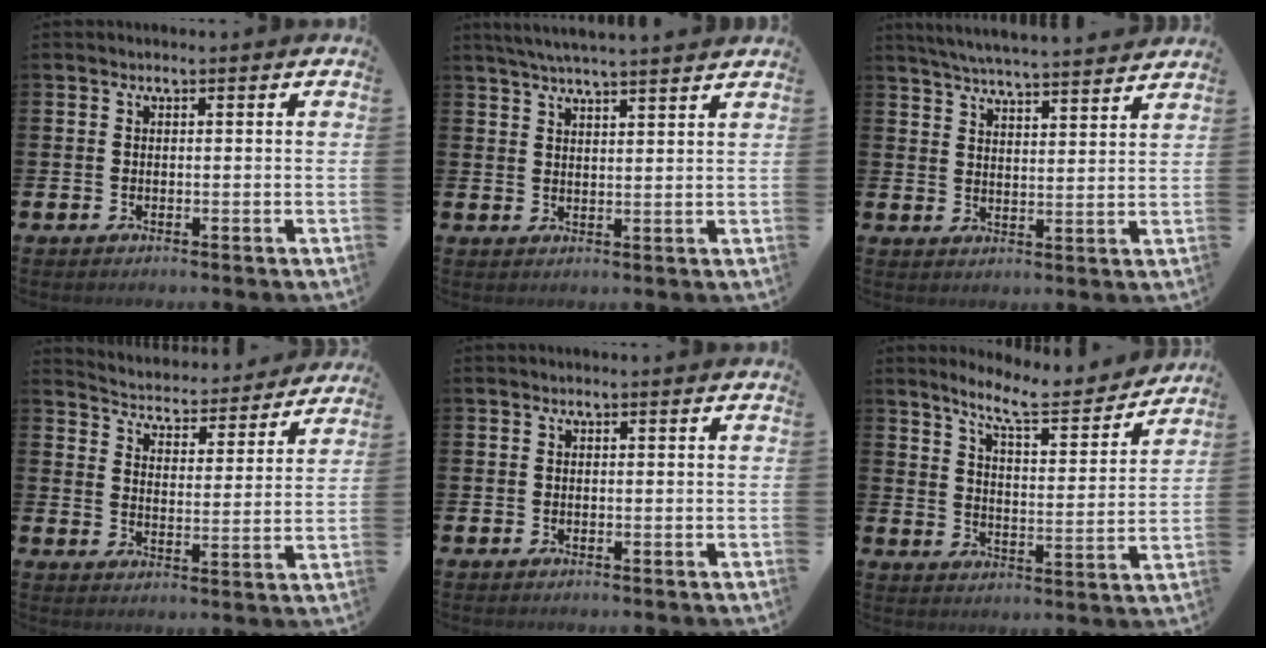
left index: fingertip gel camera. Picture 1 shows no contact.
{"total": 4.6, "force": [4.4, -0.4, 1.2], "torque": [-0.029, -0.018, 0.078]}
{"total": 5.7, "force": [5.7, -0.2, 0.9], "torque": [-0.029, -0.041, 0.099]}
{"total": 4.5, "force": [4.3, 1.0, 0.1], "torque": [-0.024, -0.044, 0.068]}
{"total": 0.0}
{"total": 8.3, "force": [7.5, 1.0, 3.3], "torque": [-0.077, -0.046, 0.128]}